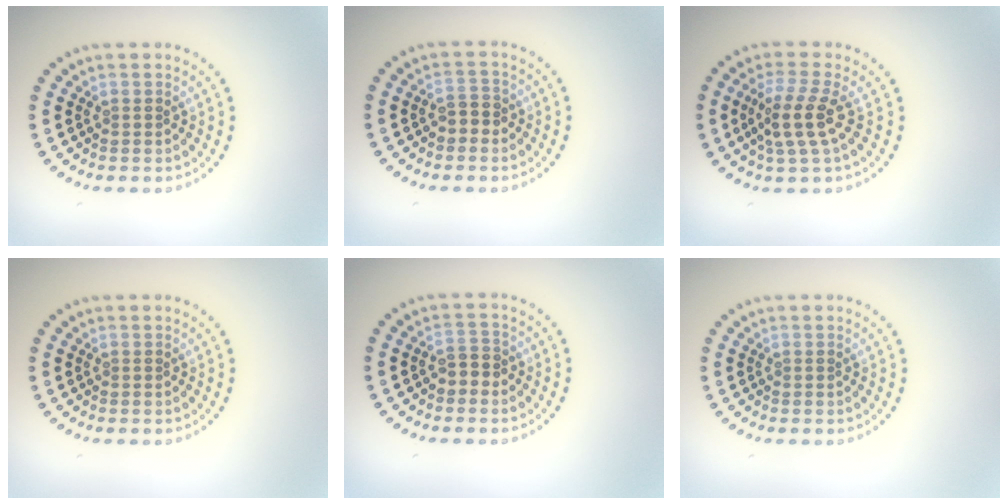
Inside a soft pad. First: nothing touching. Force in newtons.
{"total": 1.9, "press": 1.7, "slide": 0.7}
{"total": 3.4, "press": 2.9, "slide": 1.7}
{"total": 0.0}
{"total": 1.8, "press": 1.7, "slide": 0.6}
{"total": 0.0}